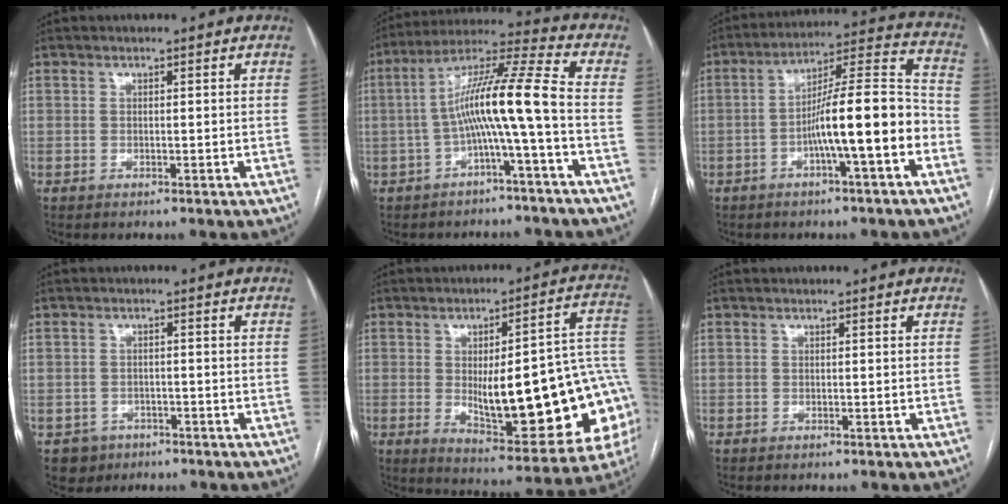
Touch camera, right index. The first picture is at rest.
{"total": 11.6, "force": [-2.2, -0.8, 11.4], "torque": [-0.196, 0.035, -0.043]}
{"total": 12.9, "force": [-4.2, 1.0, 12.2], "torque": [-0.195, 0.026, -0.065]}
{"total": 3.7, "force": [-1.9, 3.1, 0.0], "torque": [0.004, 0.010, -0.028]}
{"total": 25.9, "force": [-3.2, 6.6, 24.8], "torque": [-0.259, 0.020, -0.022]}
{"total": 0.0}